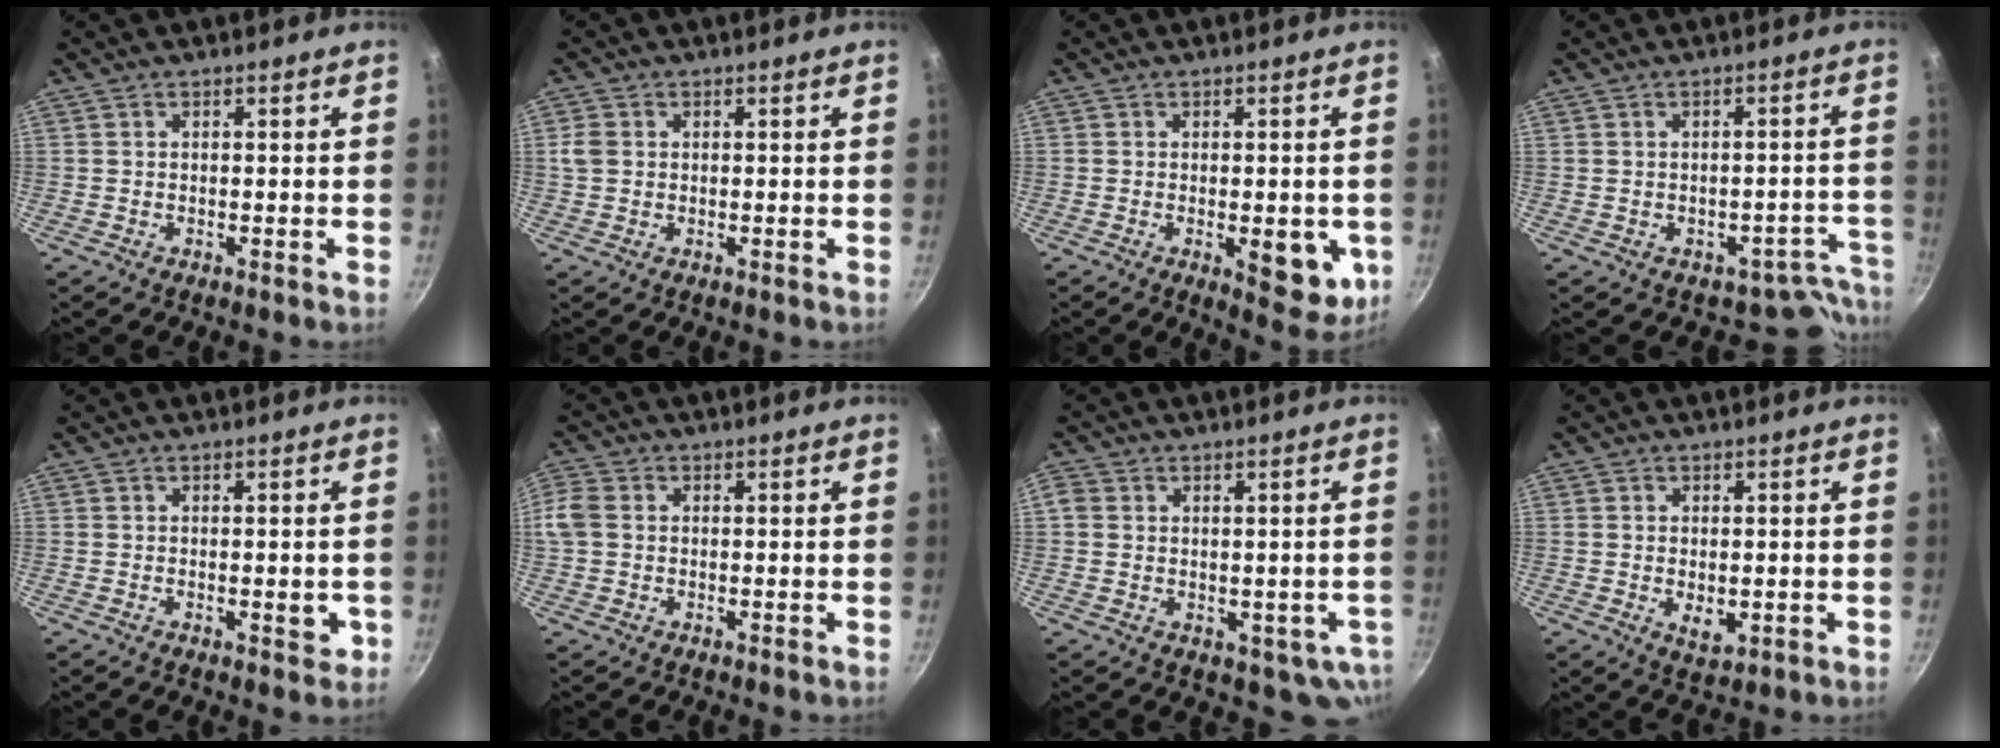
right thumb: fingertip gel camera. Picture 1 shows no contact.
{"total": 2.9, "force": [0.4, 2.4, 1.5], "torque": [-0.026, 0.002, 0.007]}
{"total": 9.3, "force": [-1.9, 4.3, 8.1], "torque": [-0.065, -0.007, -0.017]}
{"total": 7.3, "force": [-4.7, 5.2, 2.1], "torque": [0.050, 0.051, -0.047]}
{"total": 2.9, "force": [-0.5, 1.4, 2.5], "torque": [-0.022, -0.002, -0.006]}
{"total": 4.6, "force": [0.2, 3.7, 2.8], "torque": [-0.064, 0.007, -0.003]}
{"total": 7.9, "force": [-0.3, 6.4, 4.6], "torque": [-0.050, 0.008, 0.012]}
{"total": 3.9, "force": [-0.3, 2.4, 3.1], "torque": [-0.049, -0.012, 0.002]}